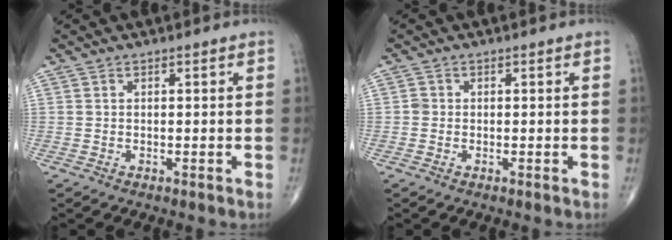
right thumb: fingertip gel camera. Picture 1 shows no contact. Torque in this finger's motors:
{"motor_torque": [0.00, 0.18, 0.18, 0.04, -0.03]}